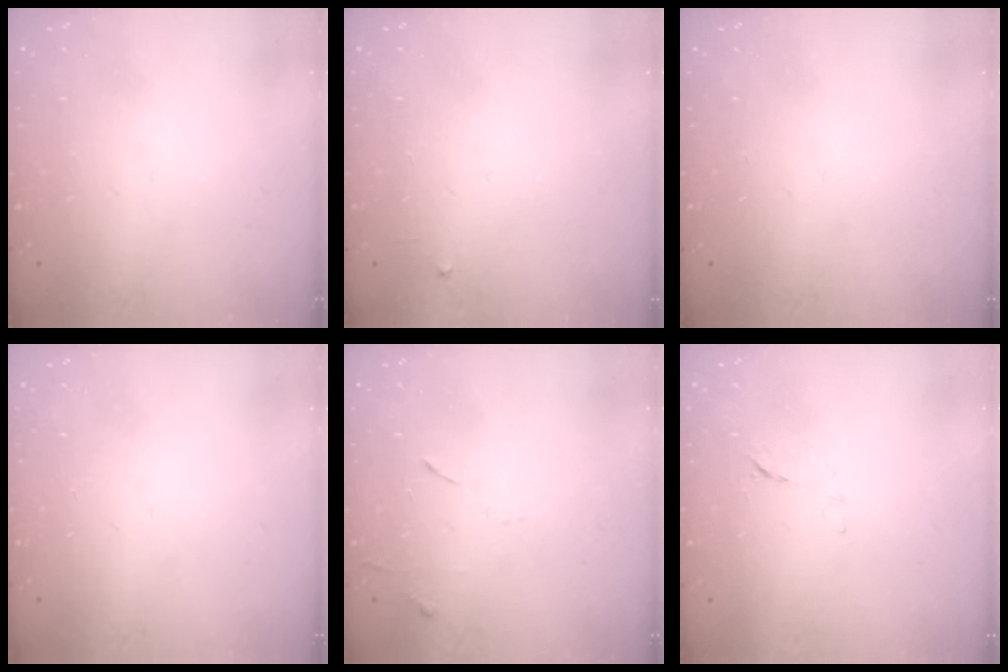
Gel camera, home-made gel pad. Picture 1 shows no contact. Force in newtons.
{"total": 2.4, "press": 2.3, "slide": 0.4}
{"total": 0.0}
{"total": 0.0}
{"total": 5.4, "press": 5.4, "slide": 0.7}
{"total": 7.7, "press": 7.7, "slide": 0.5}